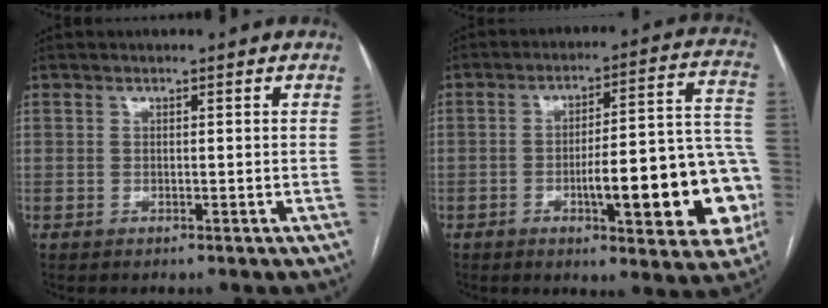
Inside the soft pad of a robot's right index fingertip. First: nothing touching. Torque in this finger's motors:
{"motor_torque": [1.21, -0.93, 0.48, 0.14]}